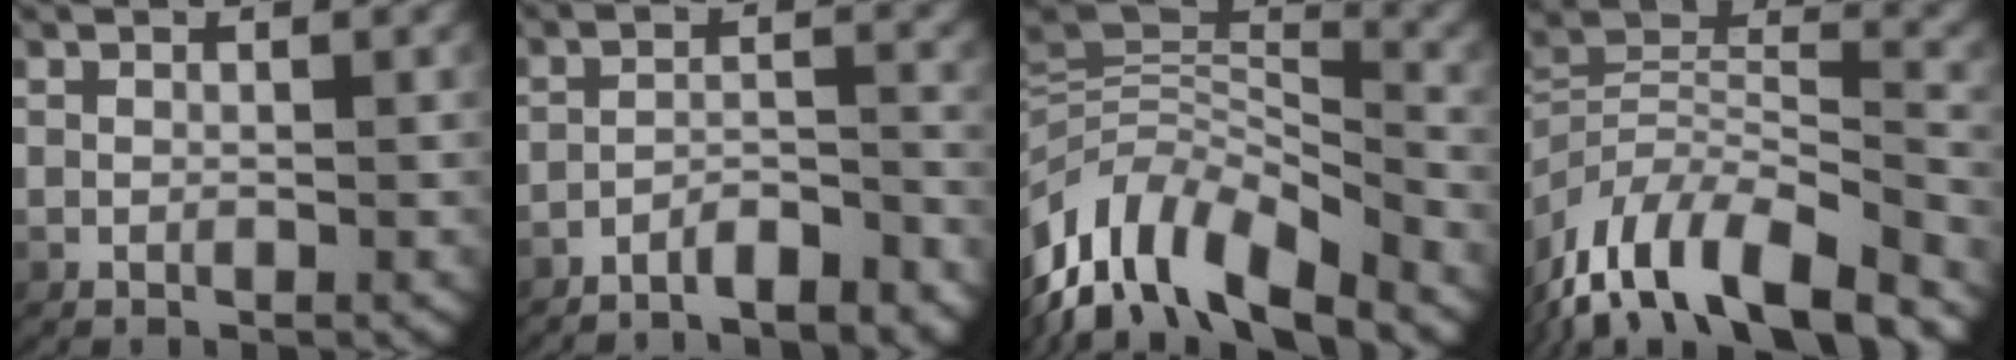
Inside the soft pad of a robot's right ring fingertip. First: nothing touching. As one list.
[{"total": 5.5, "force": [-5.2, 1.2, 1.2], "torque": [-0.017, -0.013, -0.085]}, {"total": 13.6, "force": [-5.9, 9.3, 8.1], "torque": [-0.179, -0.047, -0.083]}, {"total": 10.6, "force": [-5.5, 6.4, 6.4], "torque": [-0.129, -0.037, -0.075]}]